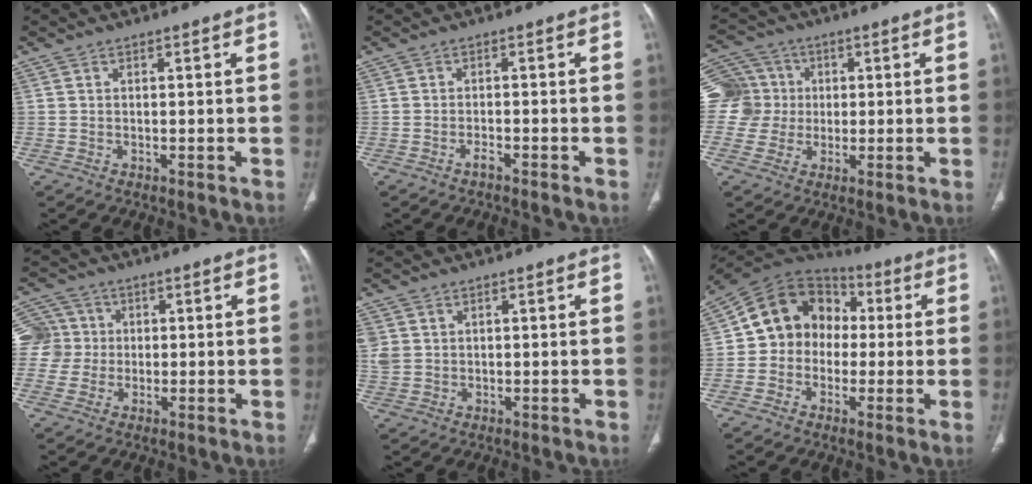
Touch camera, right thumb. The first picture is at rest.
{"total": 1.5, "force": [-1.2, 0.1, 0.9], "torque": [-0.021, 0.008, -0.022]}
{"total": 10.1, "force": [0.7, 9.9, 1.5], "torque": [-0.008, 0.028, 0.014]}
{"total": 7.6, "force": [0.5, 7.6, 0.6], "torque": [0.012, 0.021, 0.008]}
{"total": 5.2, "force": [1.4, 4.5, 2.1], "torque": [-0.057, 0.001, 0.038]}
{"total": 14.1, "force": [0.5, 12.1, 7.2], "torque": [-0.081, 0.037, -0.004]}